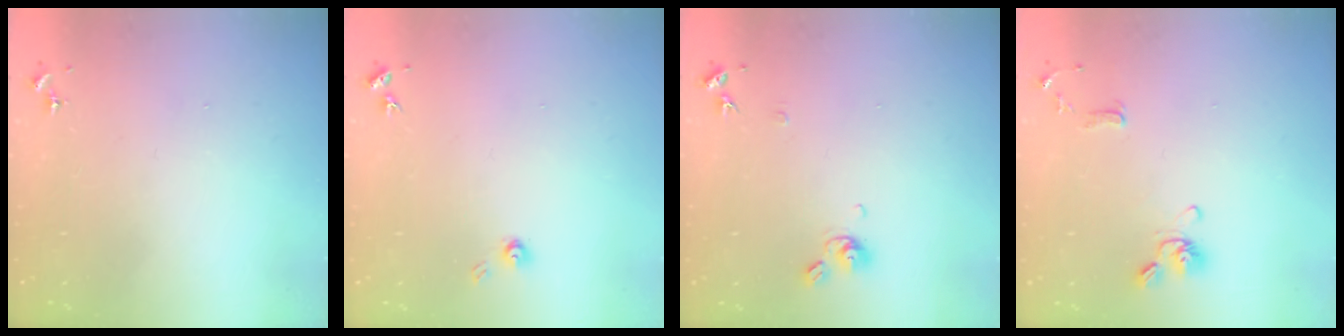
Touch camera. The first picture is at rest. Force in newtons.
{"total": 3.8, "press": 3.7, "slide": 0.2}
{"total": 7.9, "press": 7.9, "slide": 0.8}
{"total": 10.8, "press": 10.6, "slide": 1.9}